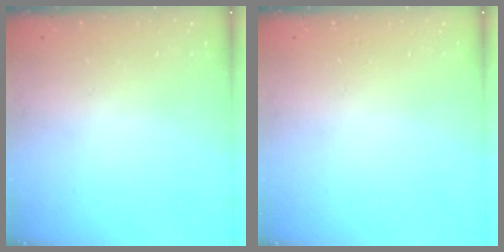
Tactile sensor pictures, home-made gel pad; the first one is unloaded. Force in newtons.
{"total": 0.0}